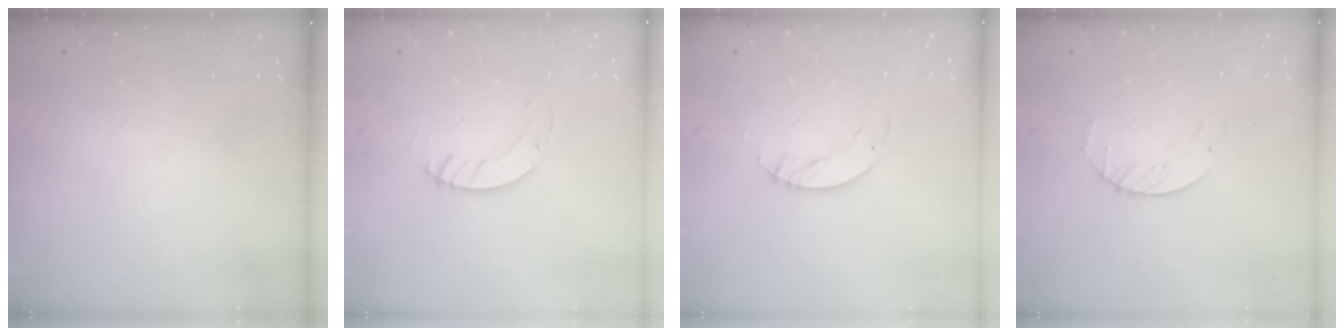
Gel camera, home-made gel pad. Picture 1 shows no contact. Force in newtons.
{"total": 3.8, "press": 3.8, "slide": 0.4}
{"total": 4.0, "press": 4.0, "slide": 0.3}
{"total": 3.8, "press": 3.8, "slide": 0.4}